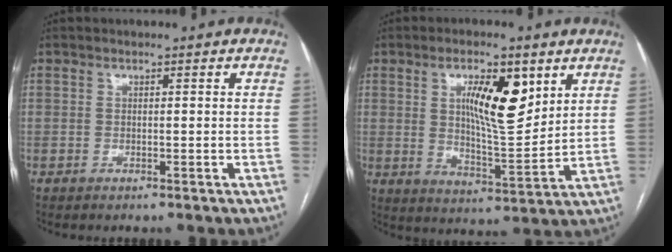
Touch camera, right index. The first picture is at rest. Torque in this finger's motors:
{"motor_torque": [0.57, 0.45, 0.18, 0.07]}